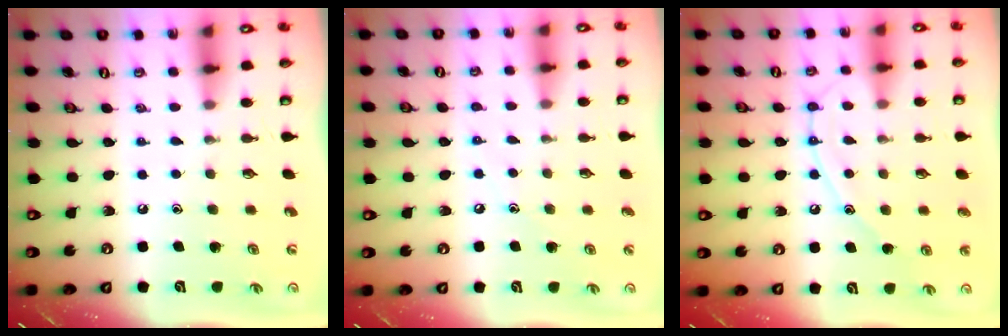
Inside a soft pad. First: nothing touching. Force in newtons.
{"total": 3.8, "press": 3.8, "slide": 0.5}
{"total": 11.5, "press": 11.4, "slide": 1.0}